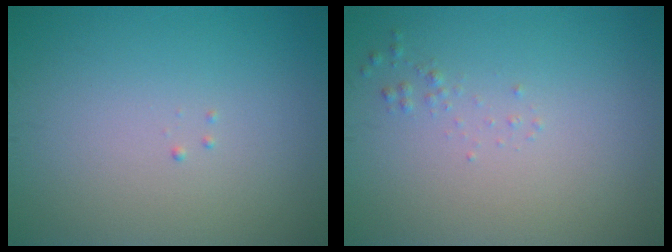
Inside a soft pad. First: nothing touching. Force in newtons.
{"total": 0.6, "press": 0.6, "slide": 0.0}